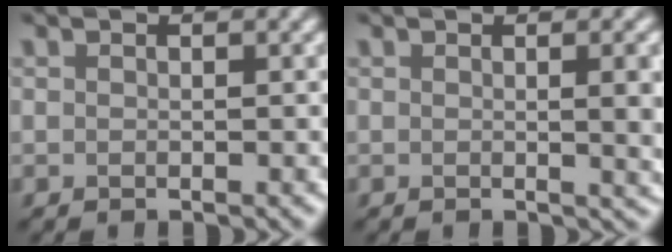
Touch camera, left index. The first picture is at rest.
{"total": 4.8, "force": [0.2, 1.7, 4.5], "torque": [-0.036, 0.003, 0.004]}